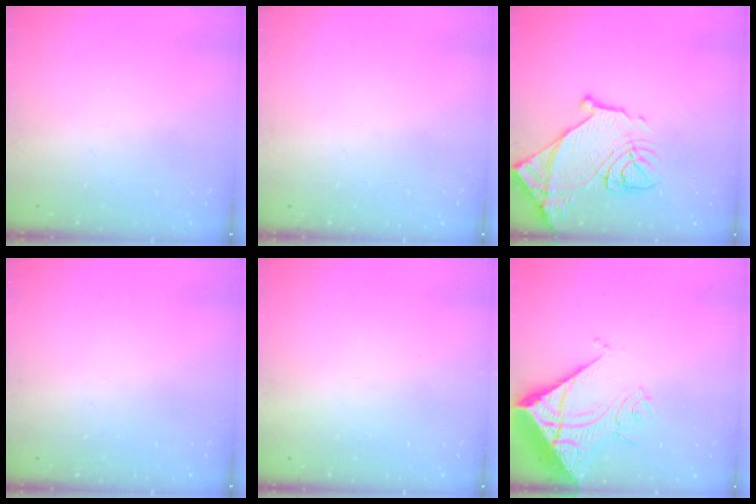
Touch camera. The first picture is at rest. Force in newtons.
{"total": 0.0}
{"total": 14.6, "press": 14.6, "slide": 1.0}
{"total": 0.0}
{"total": 1.5, "press": 1.5, "slide": 0.1}
{"total": 13.5, "press": 13.4, "slide": 1.7}